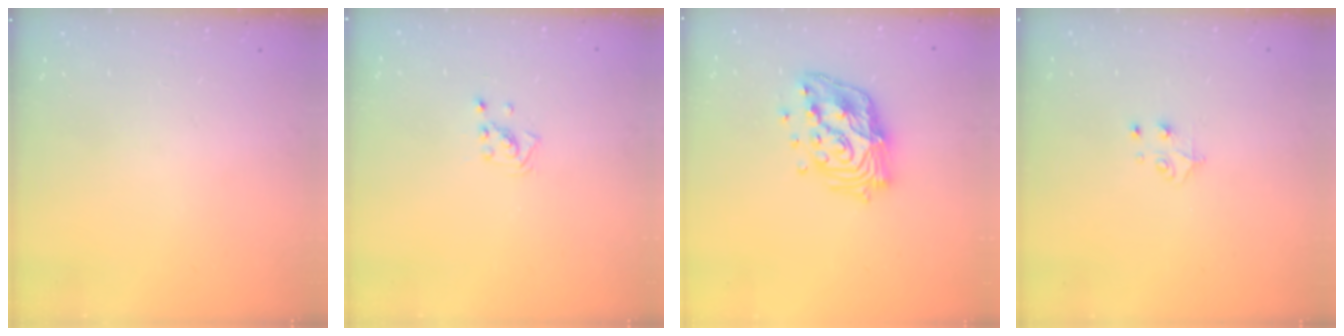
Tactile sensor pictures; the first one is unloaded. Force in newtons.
{"total": 1.9, "press": 1.9, "slide": 0.1}
{"total": 16.7, "press": 16.7, "slide": 1.4}
{"total": 4.4, "press": 4.4, "slide": 0.4}